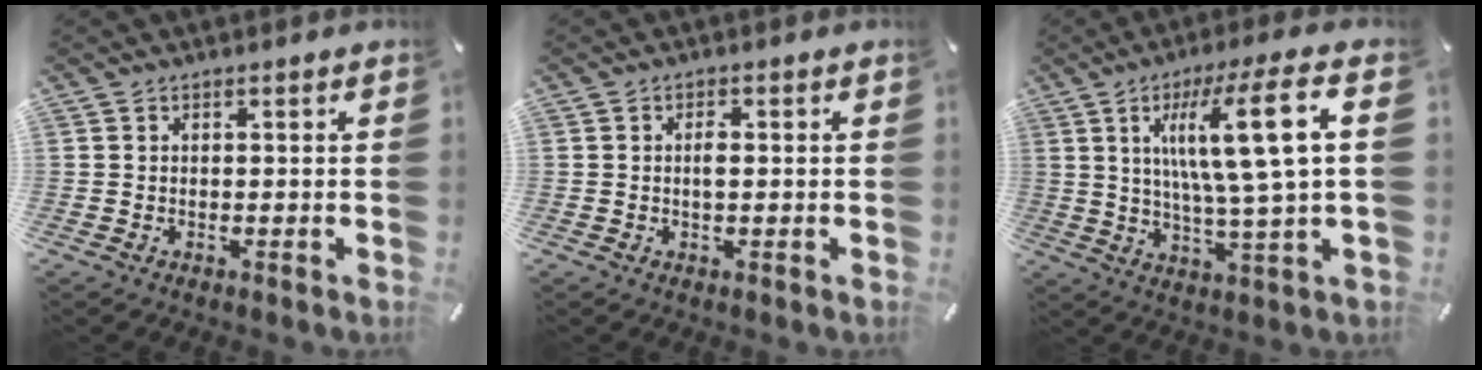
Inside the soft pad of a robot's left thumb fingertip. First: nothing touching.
{"total": 2.2, "force": [0.1, 1.0, 2.0], "torque": [-0.031, -0.001, -0.001]}
{"total": 16.4, "force": [4.9, 1.9, 15.5], "torque": [-0.284, -0.007, 0.063]}